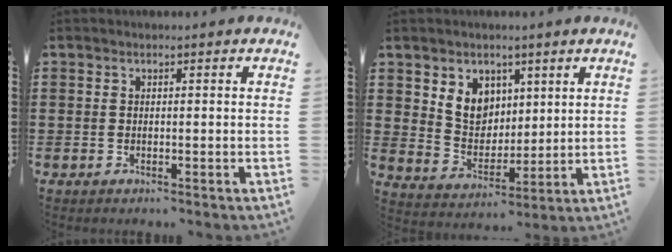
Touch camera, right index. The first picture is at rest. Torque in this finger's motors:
{"motor_torque": [0.17, 0.23, 0.21, 0.07]}